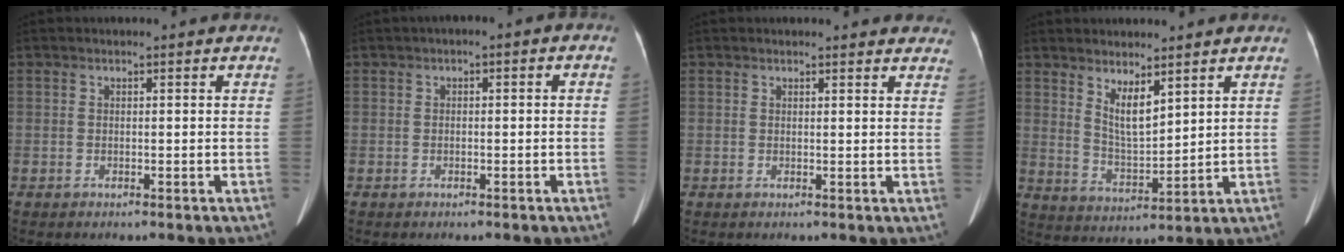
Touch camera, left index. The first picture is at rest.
{"total": 1.1, "force": [-0.5, 0.5, 0.9], "torque": [-0.006, 0.004, -0.013]}
{"total": 7.4, "force": [7.1, 1.7, 1.5], "torque": [0.012, -0.012, 0.051]}
{"total": 5.5, "force": [3.4, 1.4, 4.0], "torque": [-0.079, -0.024, 0.073]}